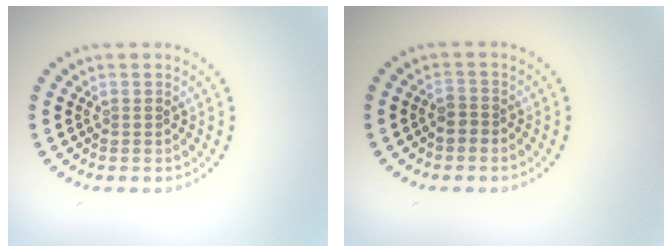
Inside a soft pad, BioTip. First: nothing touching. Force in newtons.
{"total": 1.1, "press": 0.9, "slide": 0.6}